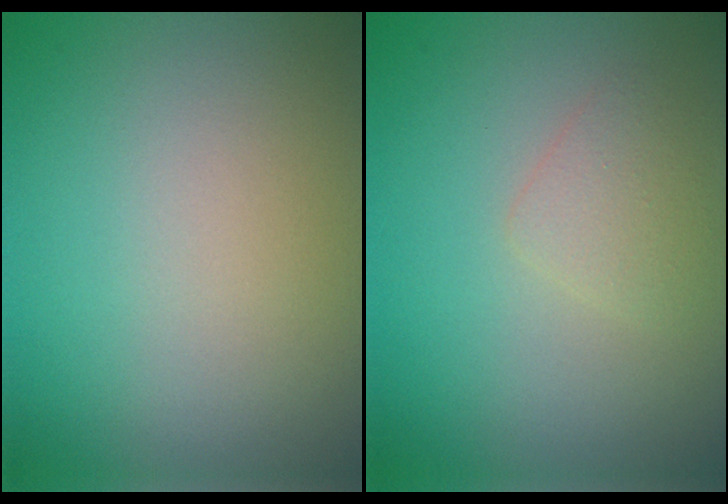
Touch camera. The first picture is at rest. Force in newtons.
{"total": 1.6, "press": 1.6, "slide": 0.1}